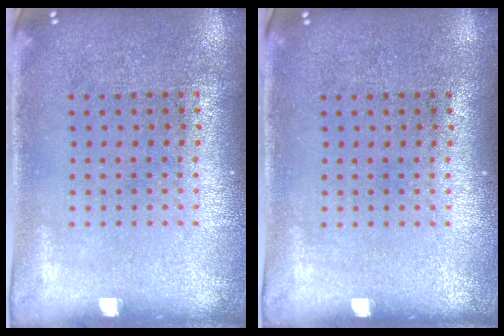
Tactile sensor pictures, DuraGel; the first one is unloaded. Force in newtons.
{"total": 0.0}